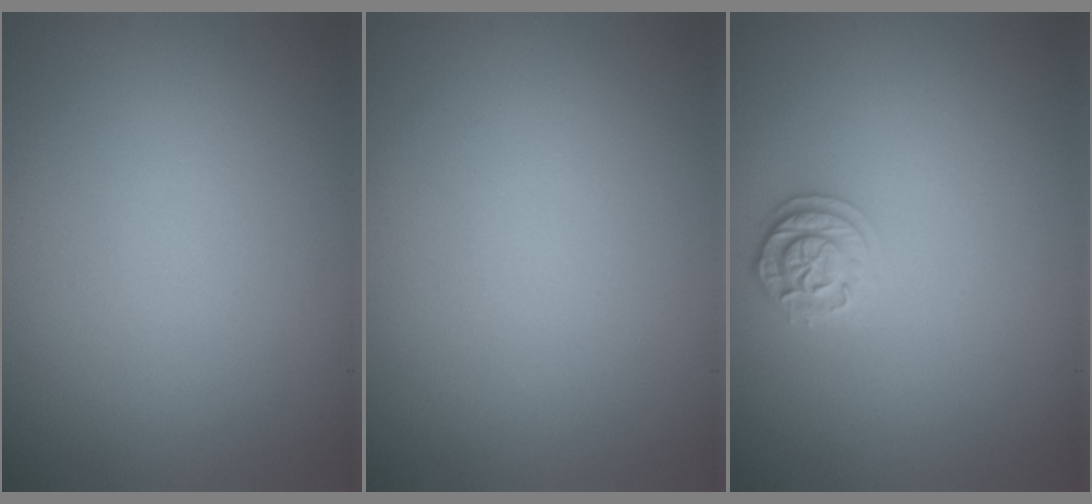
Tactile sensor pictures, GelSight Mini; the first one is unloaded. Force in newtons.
{"total": 0.0}
{"total": 1.9, "press": 1.9, "slide": 0.3}